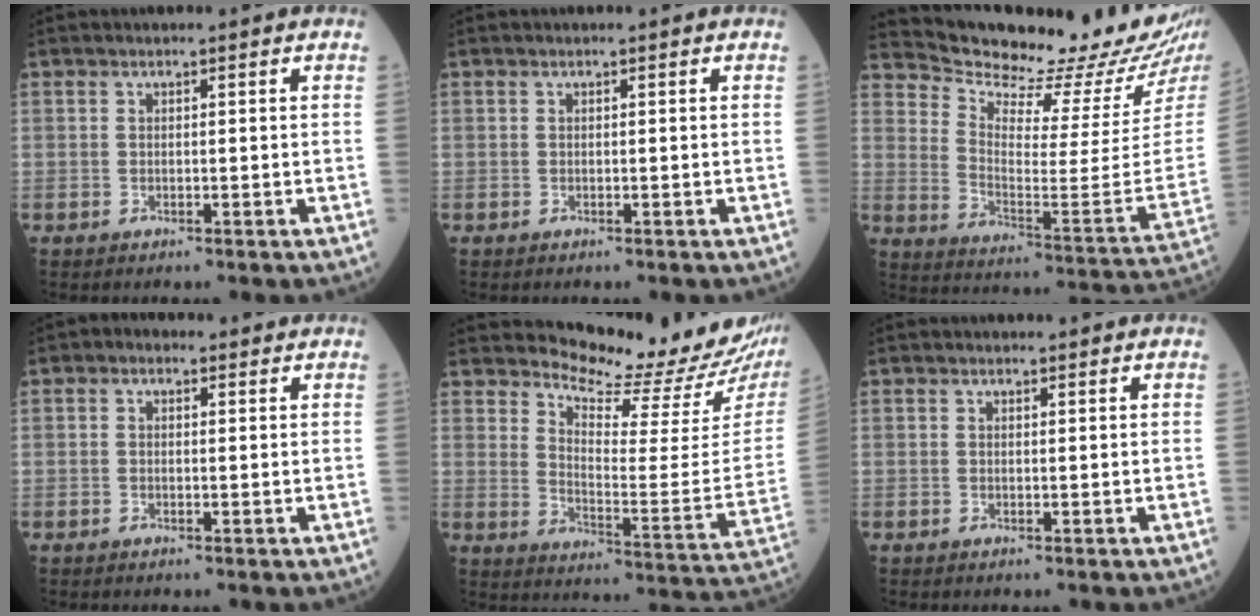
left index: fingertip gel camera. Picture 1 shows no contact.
{"total": 0.0}
{"total": 22.1, "force": [20.5, 1.0, 8.0], "torque": [-0.142, -0.109, 0.278]}
{"total": 2.0, "force": [1.0, 1.4, 1.0], "torque": [-0.018, 0.016, 0.009]}
{"total": 16.4, "force": [15.6, 0.7, 5.0], "torque": [-0.081, -0.106, 0.201]}
{"total": 0.5, "force": [0.4, 0.3, 0.0], "torque": [-0.008, -0.005, 0.003]}